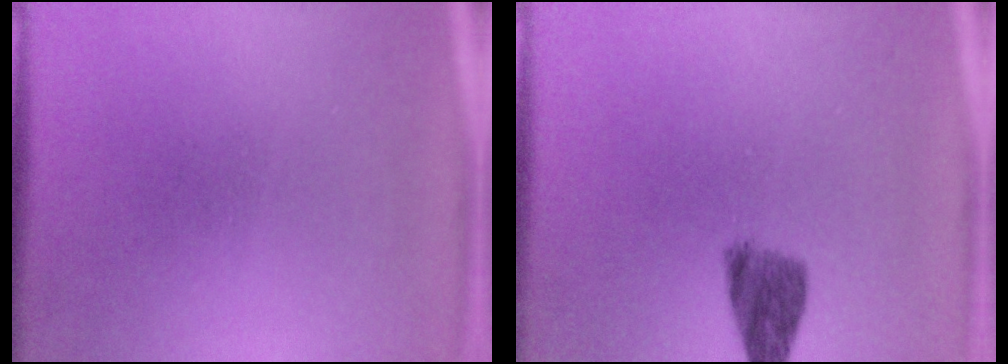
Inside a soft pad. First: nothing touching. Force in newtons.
{"total": 4.2}